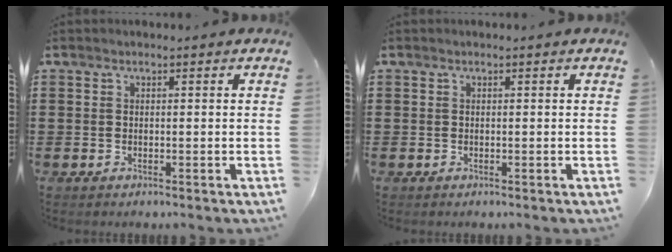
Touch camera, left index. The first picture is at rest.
{"total": 0.0}